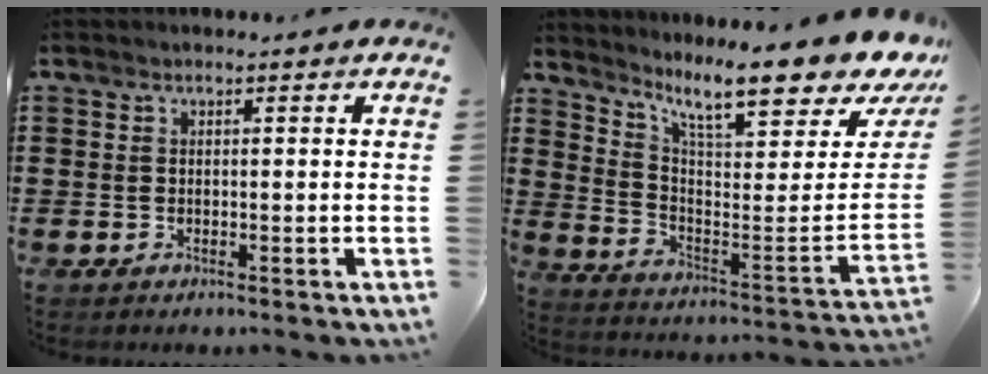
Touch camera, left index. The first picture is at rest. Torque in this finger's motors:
{"motor_torque": [0.85, 0.12, 0.39, 0.14]}